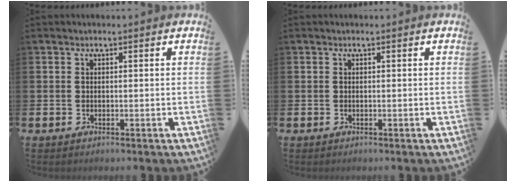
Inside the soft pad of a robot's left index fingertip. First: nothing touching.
{"total": 0.0}